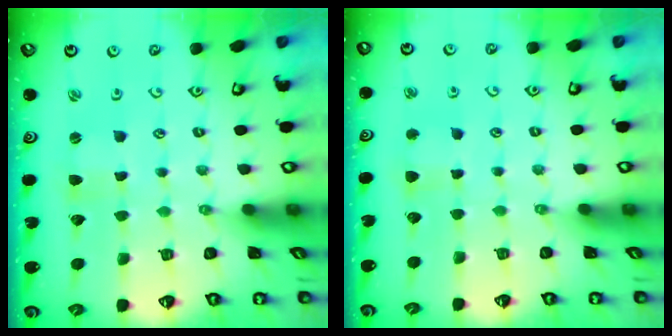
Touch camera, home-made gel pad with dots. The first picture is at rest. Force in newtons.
{"total": 3.6, "press": 3.5, "slide": 0.7}